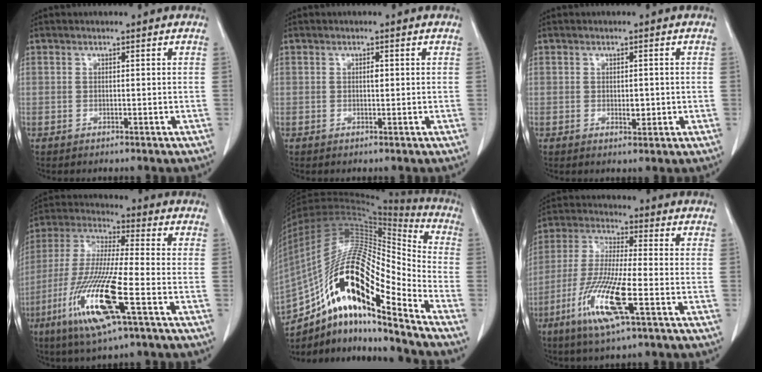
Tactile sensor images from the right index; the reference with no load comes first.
{"total": 0.8, "force": [0.1, 0.3, 0.7], "torque": [-0.014, 0.000, 0.002]}
{"total": 2.1, "force": [-0.2, 1.1, 1.8], "torque": [-0.028, -0.003, 0.002]}
{"total": 16.6, "force": [-6.6, 1.3, 15.2], "torque": [-0.321, -0.026, -0.124]}
{"total": 26.6, "force": [-14.3, 5.8, 21.7], "torque": [-0.411, 0.000, -0.249]}
{"total": 13.1, "force": [-5.3, 1.1, 11.9], "torque": [-0.250, -0.025, -0.103]}